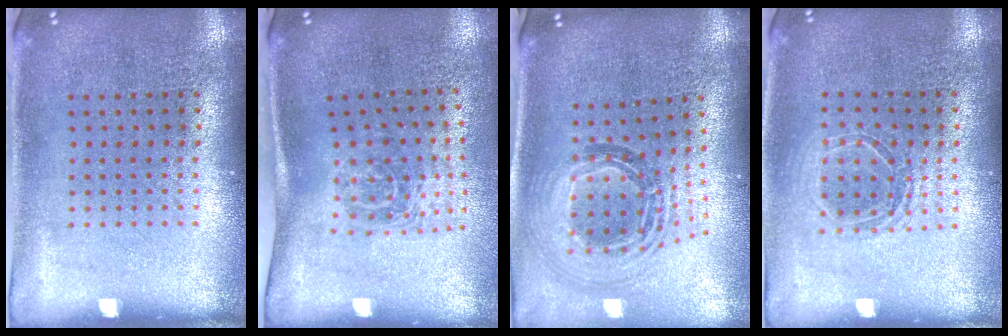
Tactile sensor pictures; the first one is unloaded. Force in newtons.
{"total": 1.7, "press": 1.2, "slide": 1.2}
{"total": 1.3, "press": 1.2, "slide": 0.6}
{"total": 1.4, "press": 1.2, "slide": 0.7}